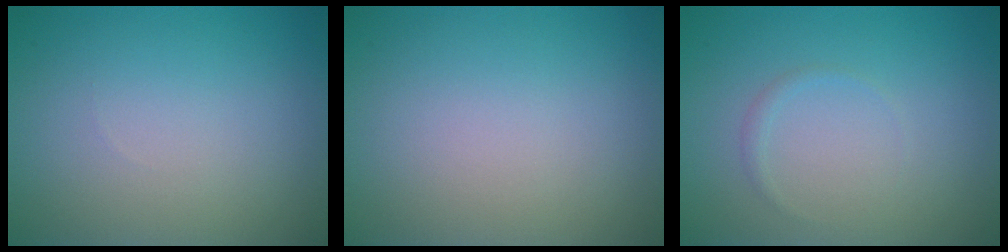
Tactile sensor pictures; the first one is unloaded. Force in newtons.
{"total": 0.0}
{"total": 0.6, "press": 0.6, "slide": 0.0}